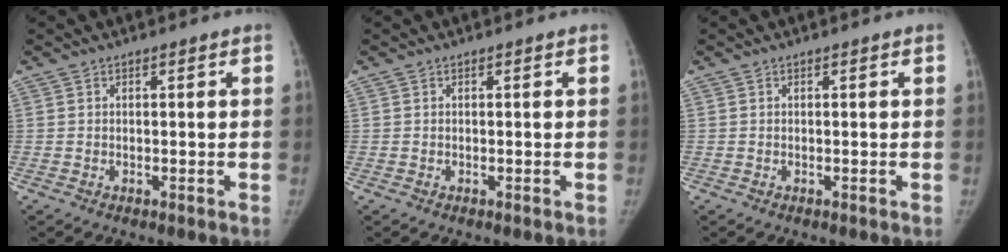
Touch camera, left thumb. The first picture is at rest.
{"total": 0.0}
{"total": 0.0}